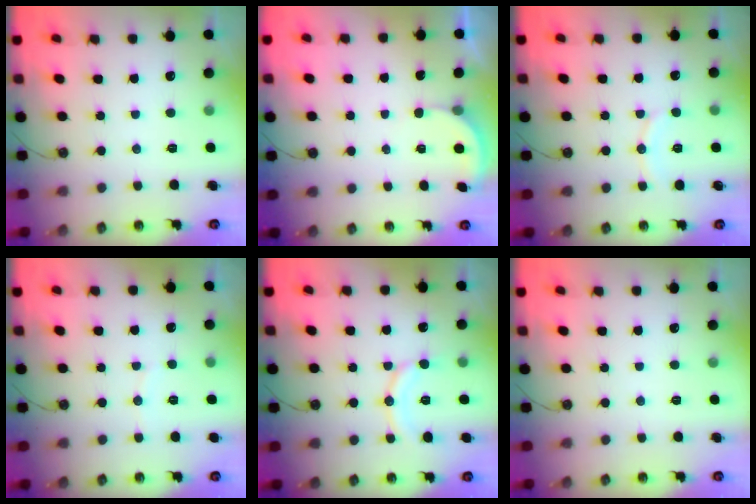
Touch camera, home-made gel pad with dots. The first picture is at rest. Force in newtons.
{"total": 1.6, "press": 1.6, "slide": 0.3}
{"total": 7.8, "press": 7.8, "slide": 0.7}
{"total": 2.2, "press": 2.2, "slide": 0.2}
{"total": 10.3, "press": 10.3, "slide": 0.6}
{"total": 0.0}